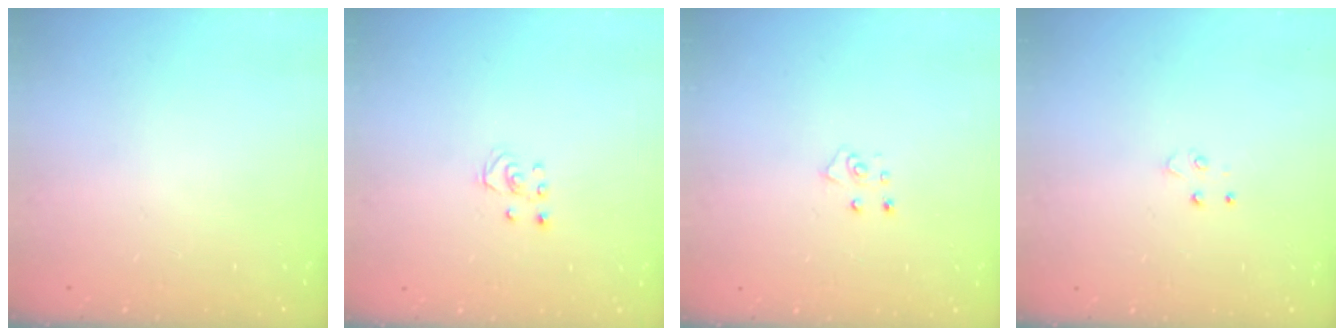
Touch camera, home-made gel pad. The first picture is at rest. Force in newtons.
{"total": 2.5, "press": 2.5, "slide": 0.2}
{"total": 4.9, "press": 4.8, "slide": 0.4}
{"total": 3.5, "press": 3.5, "slide": 0.3}